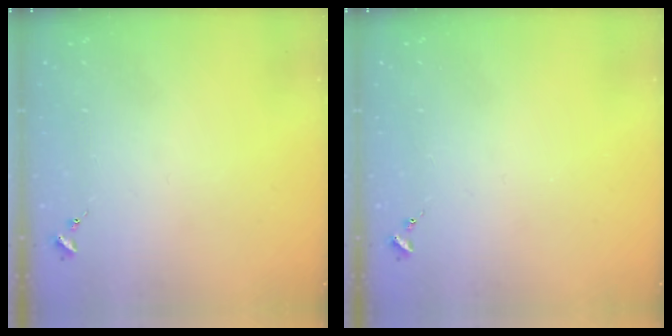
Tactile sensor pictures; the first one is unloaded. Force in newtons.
{"total": 0.0}